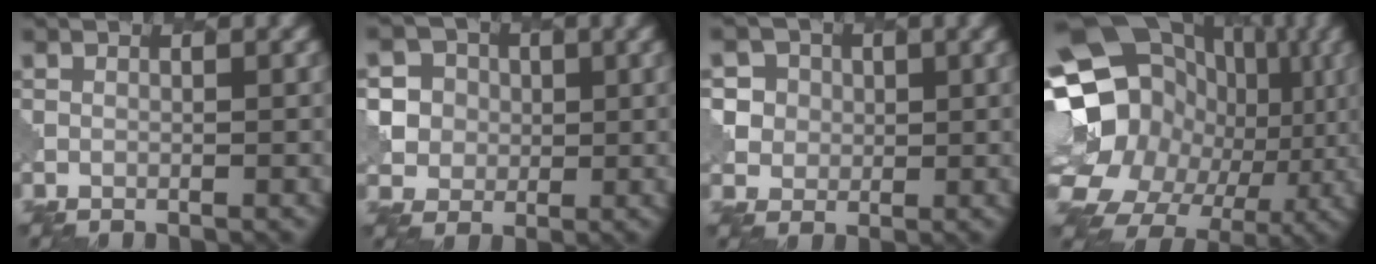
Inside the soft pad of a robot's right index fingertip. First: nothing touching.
{"total": 5.4, "force": [1.4, 5.1, 1.2], "torque": [-0.021, 0.023, 0.023]}
{"total": 5.2, "force": [2.3, 4.5, 1.2], "torque": [-0.014, 0.018, 0.030]}
{"total": 19.7, "force": [0.8, 16.8, 10.2], "torque": [-0.200, 0.002, 0.010]}